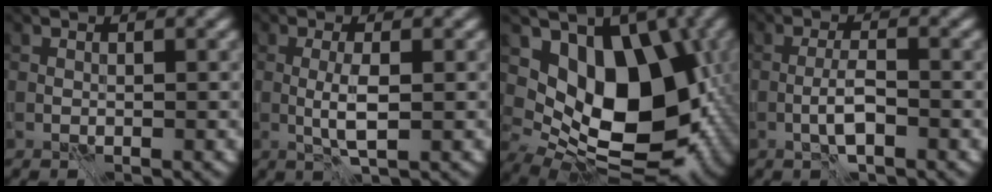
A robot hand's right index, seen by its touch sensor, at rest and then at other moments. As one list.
[{"total": 2.3, "force": [-0.4, 0.3, 2.3], "torque": [-0.048, -0.001, -0.006]}, {"total": 12.6, "force": [1.4, 8.0, 9.7], "torque": [-0.118, -0.018, 0.023]}, {"total": 2.3, "force": [-1.2, 0.3, 1.9], "torque": [-0.039, 0.003, -0.025]}]